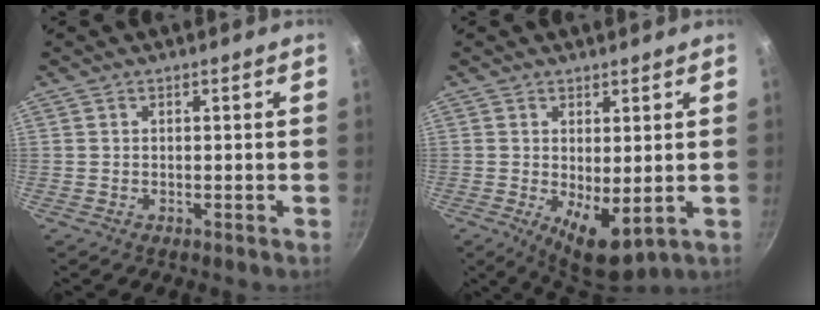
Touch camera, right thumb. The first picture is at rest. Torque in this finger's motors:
{"motor_torque": [-0.22, 0.68, 1.05, 0.03, 0.09]}